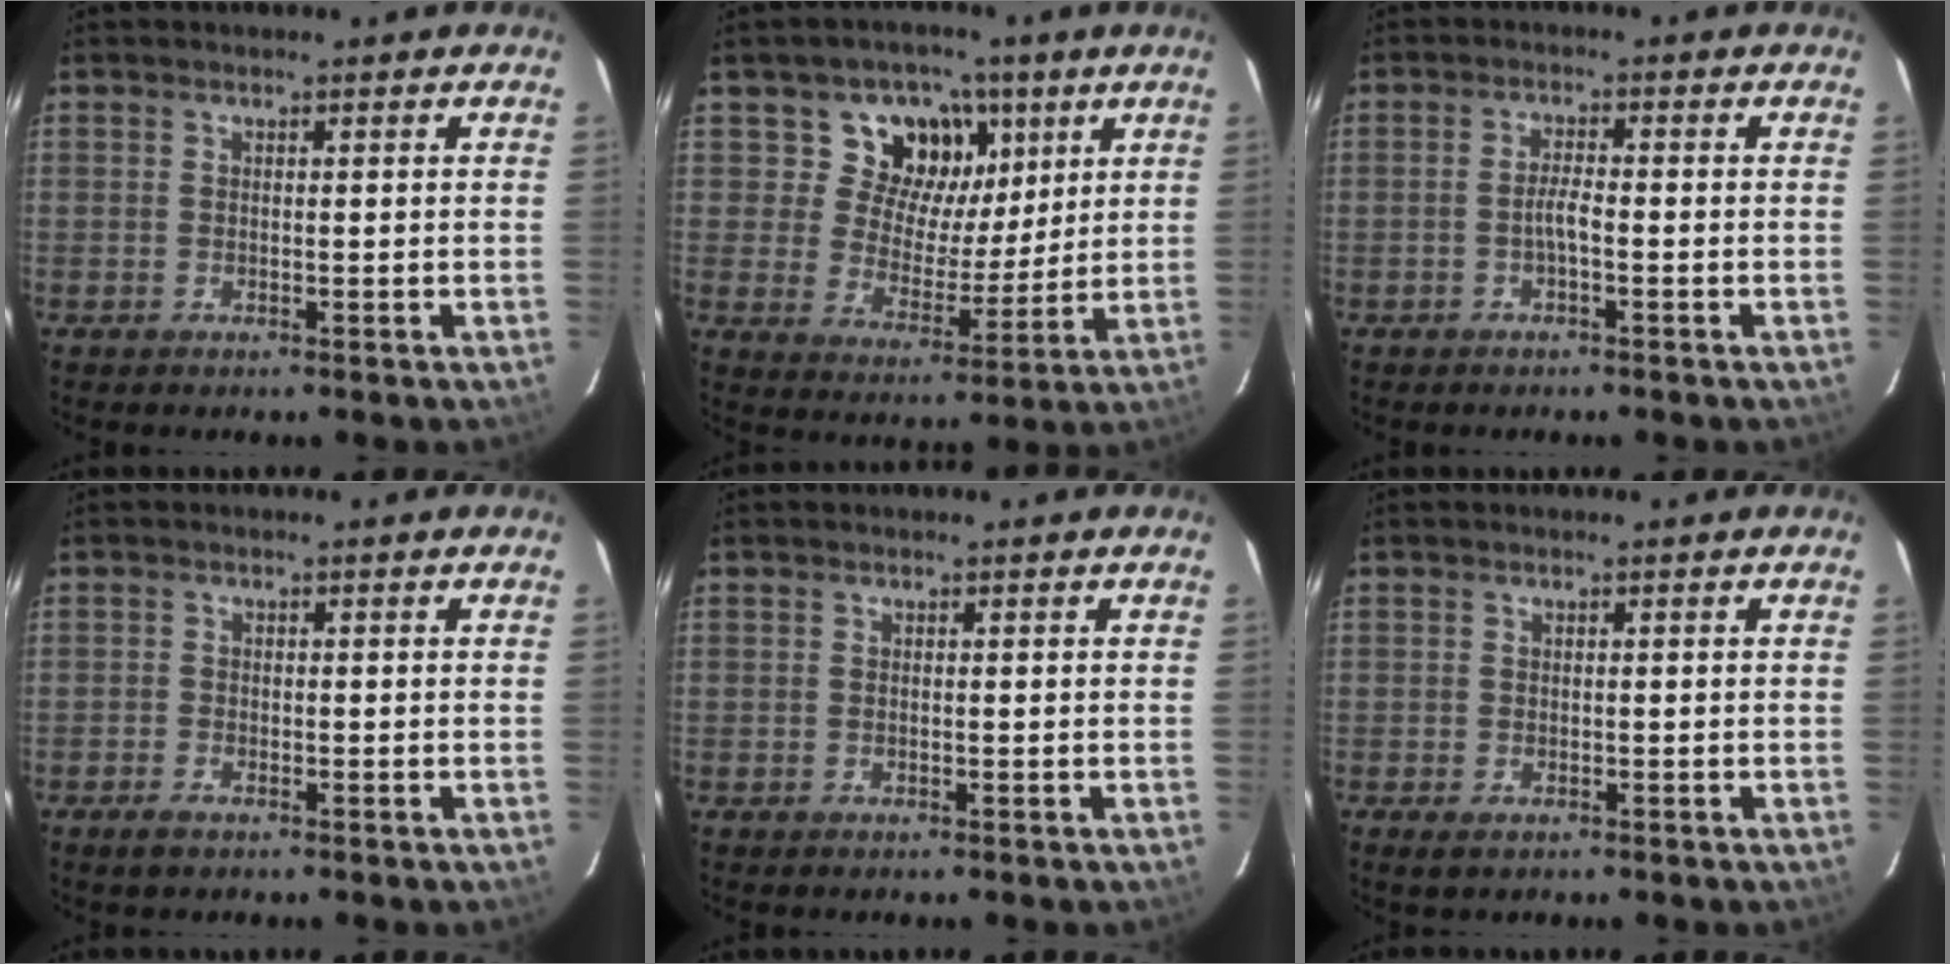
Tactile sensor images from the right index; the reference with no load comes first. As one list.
[{"total": 11.3, "force": [5.5, 9.2, 3.7], "torque": [-0.057, -0.010, 0.088]}, {"total": 2.3, "force": [-1.1, 0.2, 2.0], "torque": [-0.039, 0.004, -0.021]}, {"total": 2.1, "force": [-1.6, 0.9, 1.0], "torque": [-0.025, -0.002, -0.031]}, {"total": 0.0}, {"total": 1.7, "force": [-1.0, 1.0, 0.9], "torque": [-0.018, -0.006, -0.018]}]